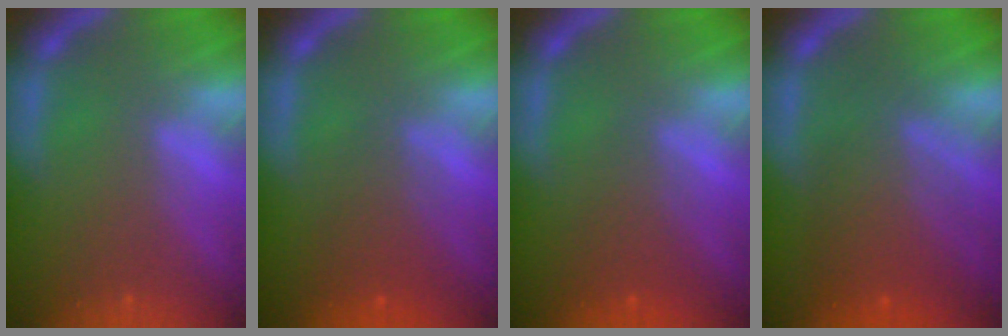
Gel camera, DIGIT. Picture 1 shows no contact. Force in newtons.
{"total": 3.0}
{"total": 2.5}
{"total": 6.6}